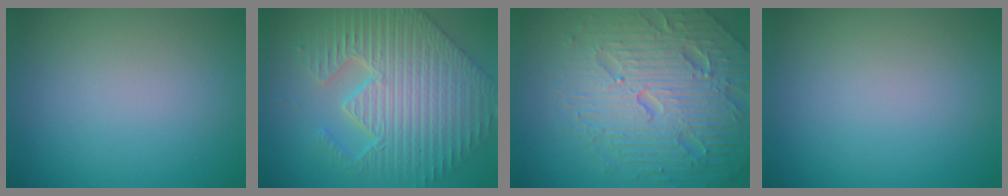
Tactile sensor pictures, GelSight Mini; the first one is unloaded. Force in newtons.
{"total": 7.0, "press": 5.8, "slide": 3.9}
{"total": 7.4, "press": 7.3, "slide": 1.6}
{"total": 0.0}